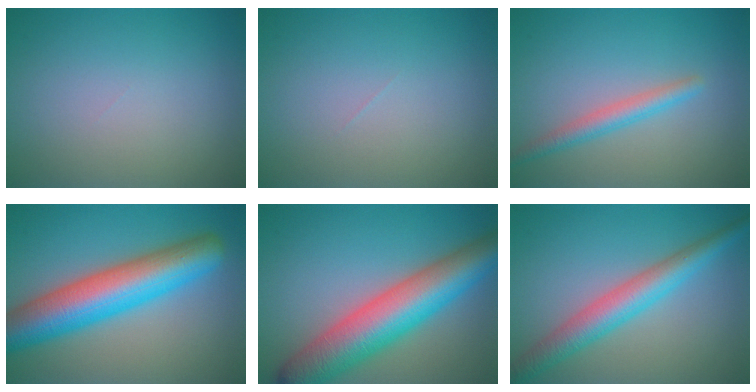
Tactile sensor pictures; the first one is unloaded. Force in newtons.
{"total": 0.0}
{"total": 2.4, "press": 2.4, "slide": 0.1}
{"total": 10.1, "press": 10.0, "slide": 0.2}
{"total": 10.4, "press": 10.4, "slide": 0.3}
{"total": 5.0, "press": 5.0, "slide": 0.1}